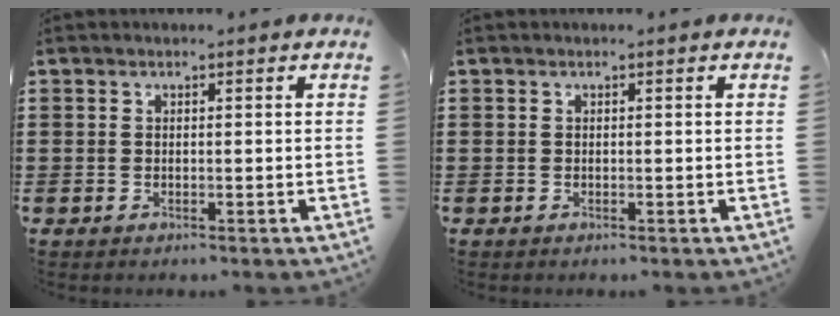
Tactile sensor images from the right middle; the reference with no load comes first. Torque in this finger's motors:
{"motor_torque": [0.36, -0.41, -0.22, -0.06]}